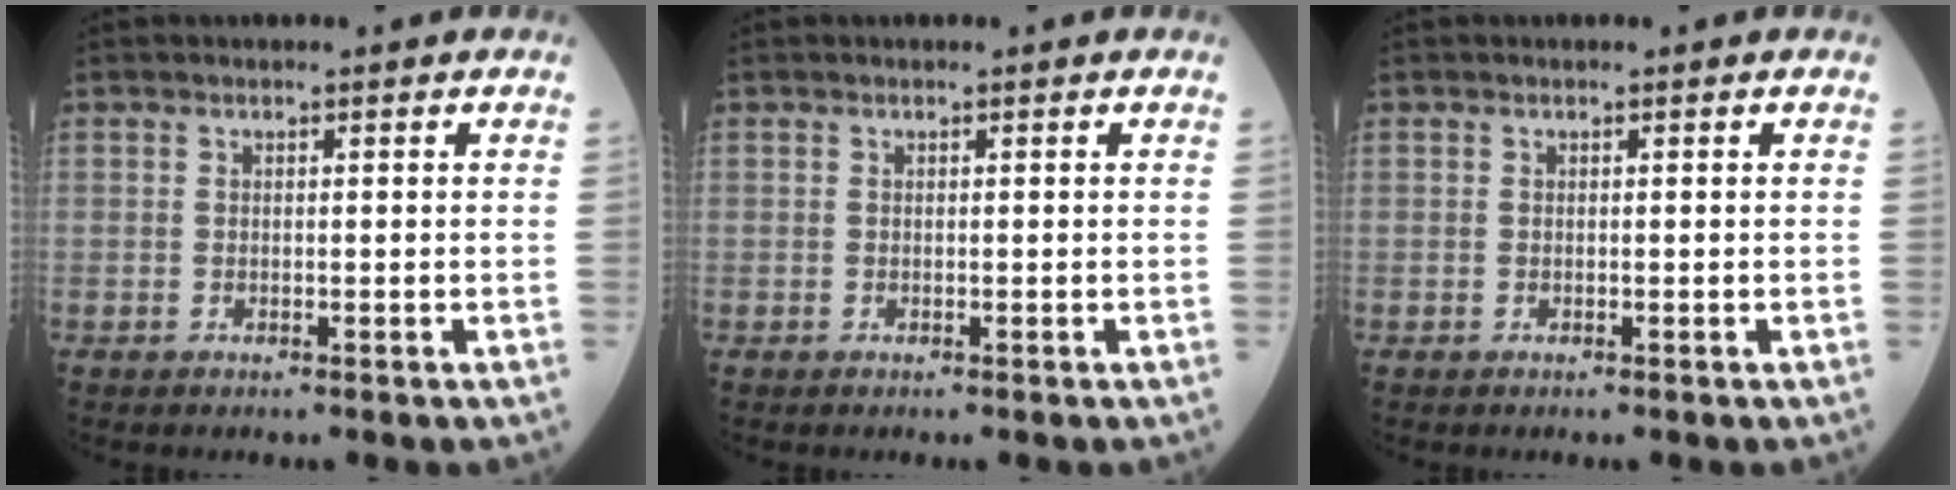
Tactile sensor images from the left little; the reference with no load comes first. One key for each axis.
{"total": 0.0}
{"total": 0.0}